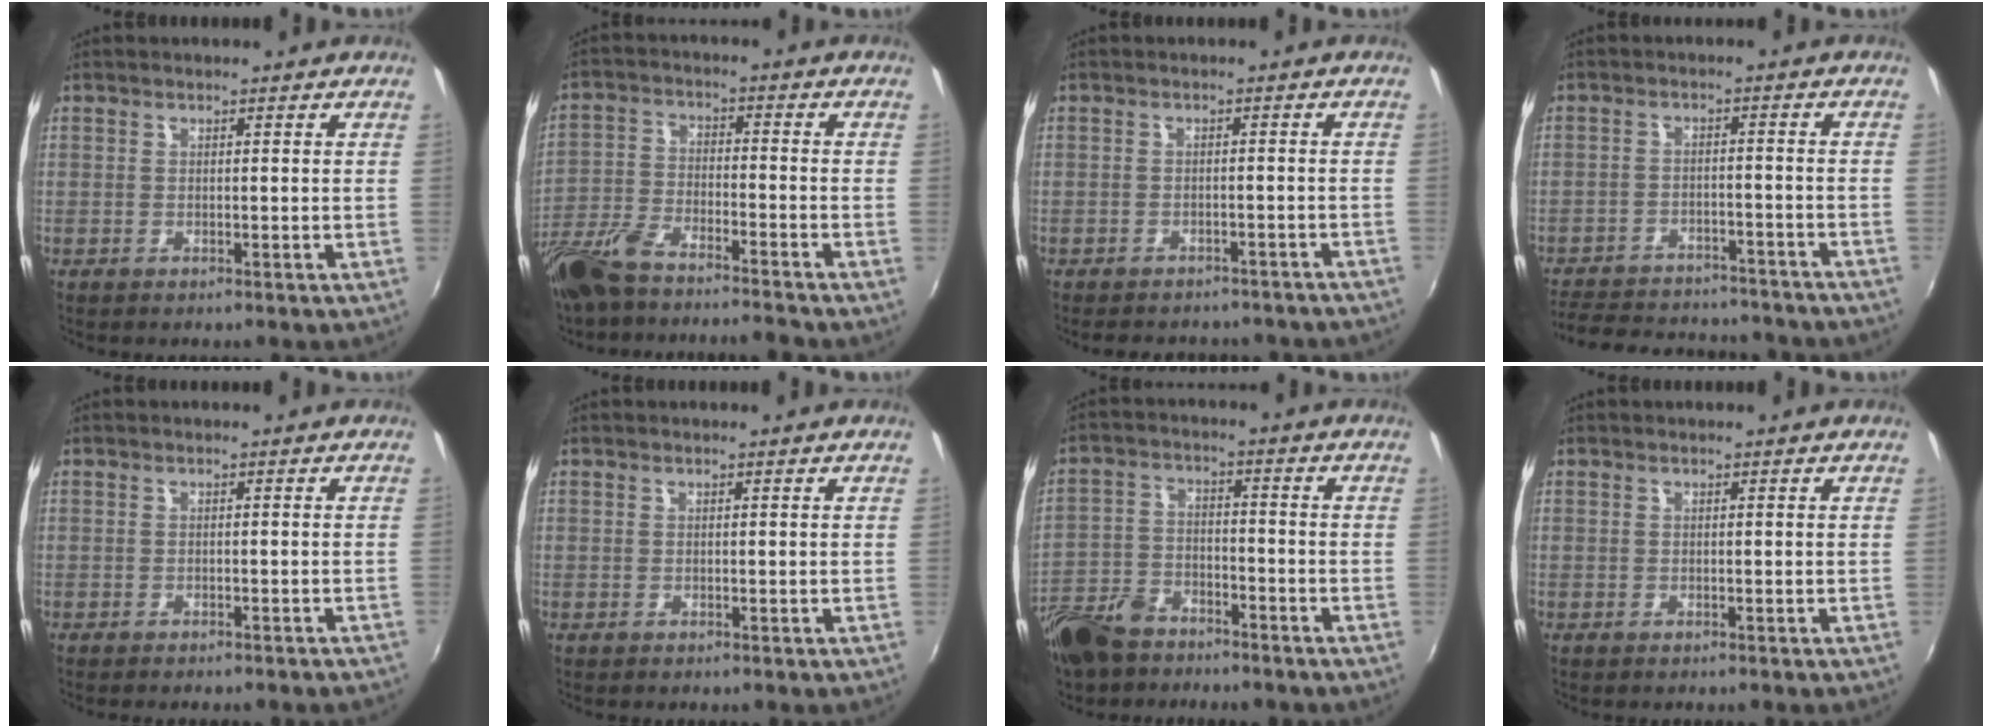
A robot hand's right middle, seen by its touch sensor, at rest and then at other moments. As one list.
[{"total": 12.3, "force": [-10.8, 1.9, 5.5], "torque": [-0.133, -0.018, -0.204]}, {"total": 13.3, "force": [-11.5, 4.6, 4.7], "torque": [-0.102, -0.008, -0.136]}, {"total": 23.8, "force": [-20.4, 7.9, 9.3], "torque": [-0.196, 0.002, -0.261]}, {"total": 4.4, "force": [-4.0, 0.9, 1.8], "torque": [-0.041, -0.015, -0.053]}, {"total": 0.0}, {"total": 13.9, "force": [-10.5, 6.8, 6.1], "torque": [-0.157, -0.007, -0.194]}, {"total": 0.0}]